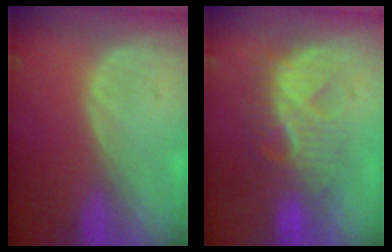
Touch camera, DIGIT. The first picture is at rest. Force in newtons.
{"total": 8.0, "press": 7.9, "slide": 1.1}